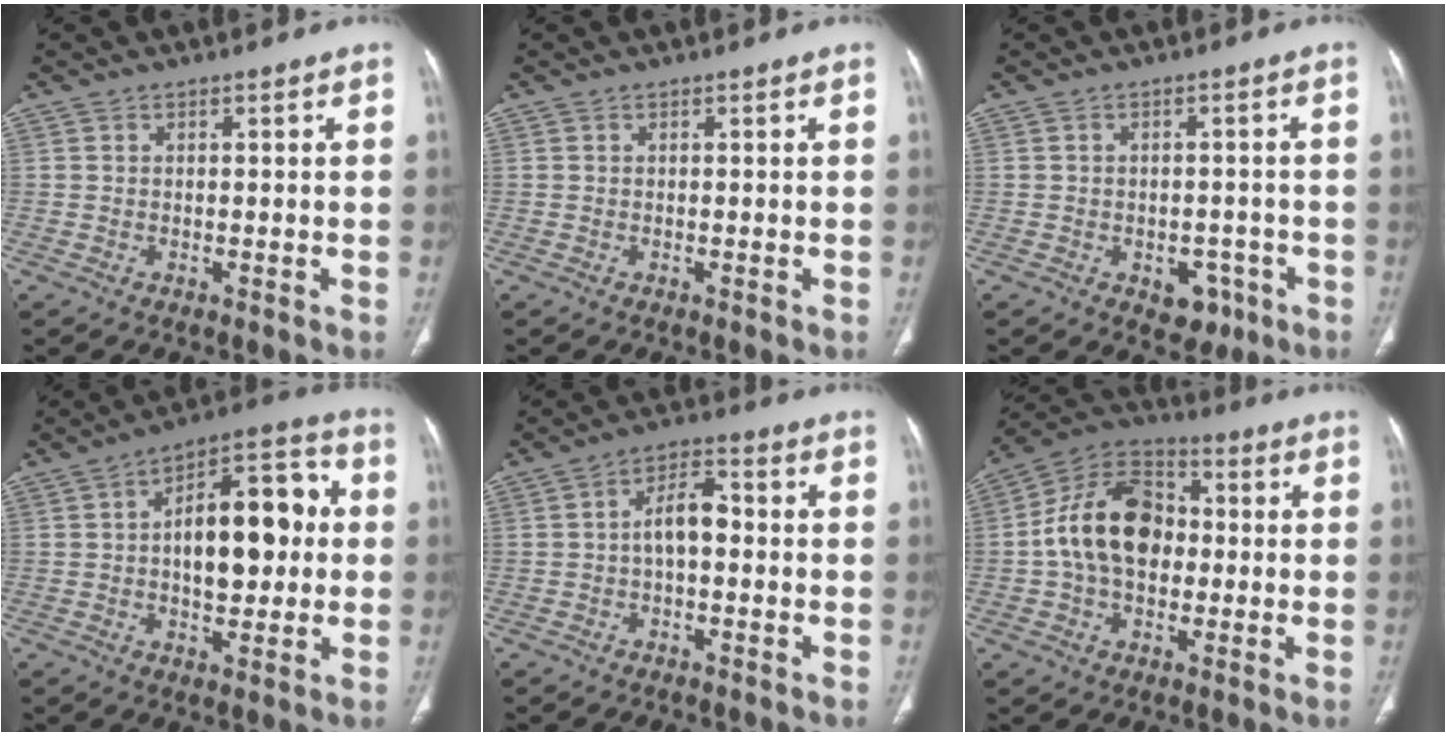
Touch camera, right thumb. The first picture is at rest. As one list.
[{"total": 0.0}, {"total": 5.2, "force": [-2.4, 3.7, 2.8], "torque": [-0.013, 0.014, -0.023]}, {"total": 16.8, "force": [1.1, 8.6, 14.4], "torque": [-0.181, 0.033, 0.011]}, {"total": 6.5, "force": [-0.4, 3.5, 5.4], "torque": [-0.085, 0.026, -0.016]}, {"total": 16.5, "force": [0.0, 11.6, 11.7], "torque": [-0.183, 0.033, -0.010]}]